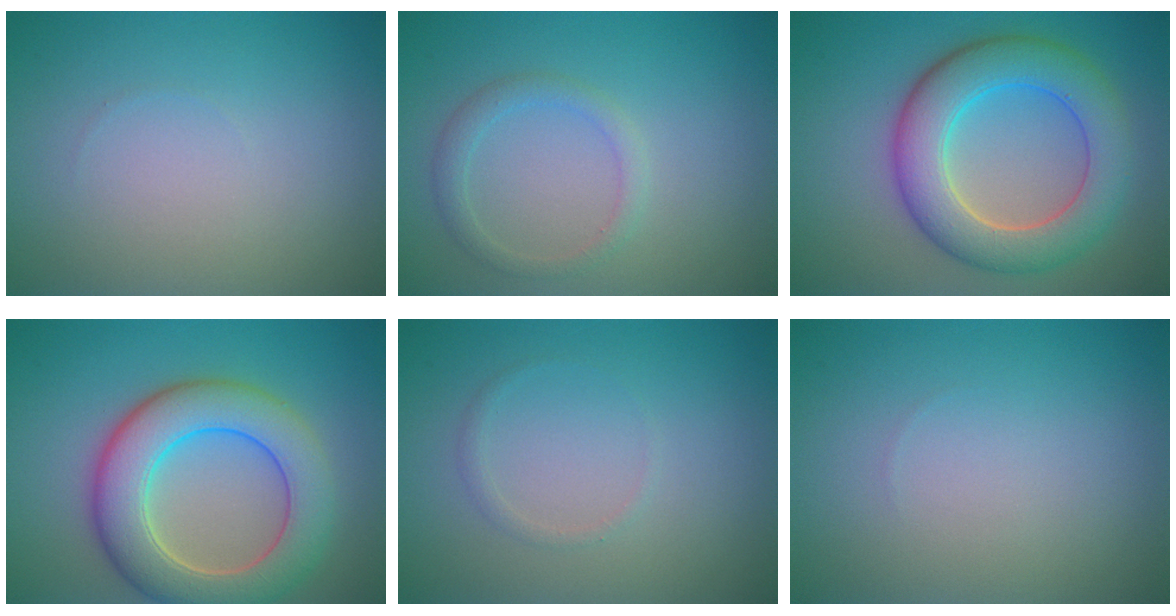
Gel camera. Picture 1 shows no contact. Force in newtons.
{"total": 1.8, "press": 1.8, "slide": 0.2}
{"total": 7.8, "press": 7.8, "slide": 0.3}
{"total": 8.4, "press": 8.3, "slide": 0.5}
{"total": 0.7, "press": 0.7, "slide": 0.0}
{"total": 0.0}